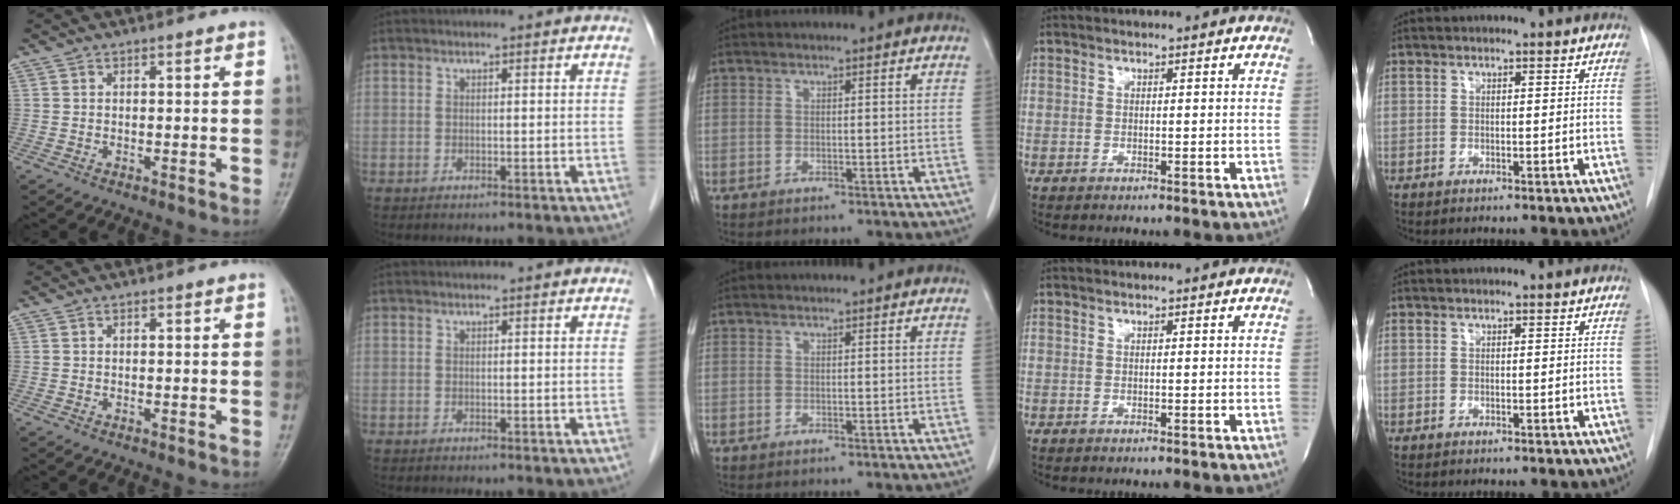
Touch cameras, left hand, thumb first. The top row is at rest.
{}